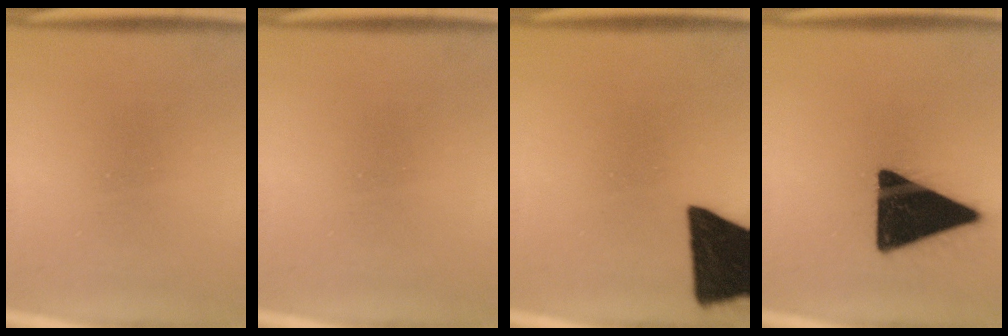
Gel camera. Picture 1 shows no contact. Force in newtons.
{"total": 0.0}
{"total": 18.0}
{"total": 19.5}